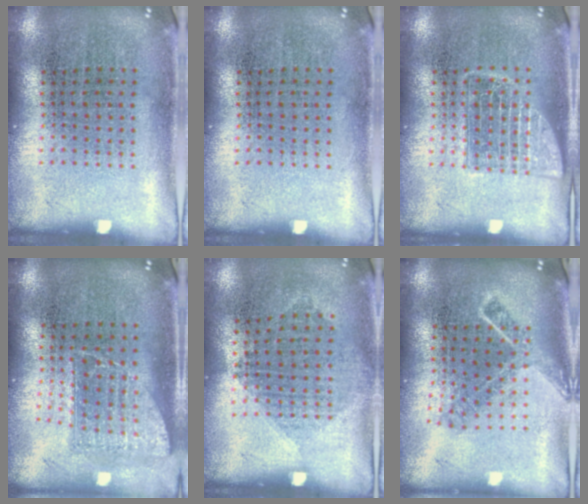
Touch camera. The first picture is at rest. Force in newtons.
{"total": 0.0}
{"total": 1.3, "press": 1.3, "slide": 0.3}
{"total": 1.5, "press": 1.2, "slide": 0.9}
{"total": 1.0, "press": 0.9, "slide": 0.4}
{"total": 1.7, "press": 1.2, "slide": 1.2}